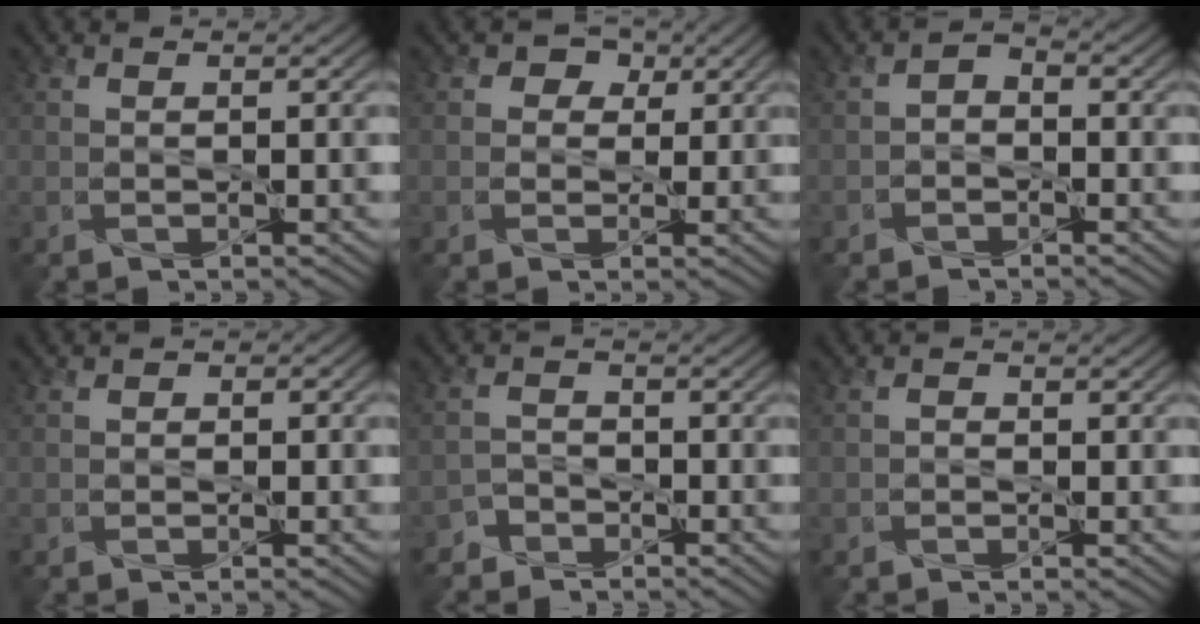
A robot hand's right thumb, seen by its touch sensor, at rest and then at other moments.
{"total": 3.5, "force": [1.2, 2.9, 1.4], "torque": [-0.015, 0.001, -0.003]}
{"total": 2.0, "force": [-1.1, 1.3, 0.9], "torque": [-0.017, 0.004, -0.028]}
{"total": 0.8, "force": [-0.3, 0.7, 0.2], "torque": [0.001, -0.006, -0.010]}
{"total": 2.7, "force": [-2.4, 1.3, -0.1], "torque": [0.010, 0.004, -0.056]}
{"total": 0.6, "force": [-0.4, 0.4, 0.2], "torque": [-0.003, -0.001, -0.010]}